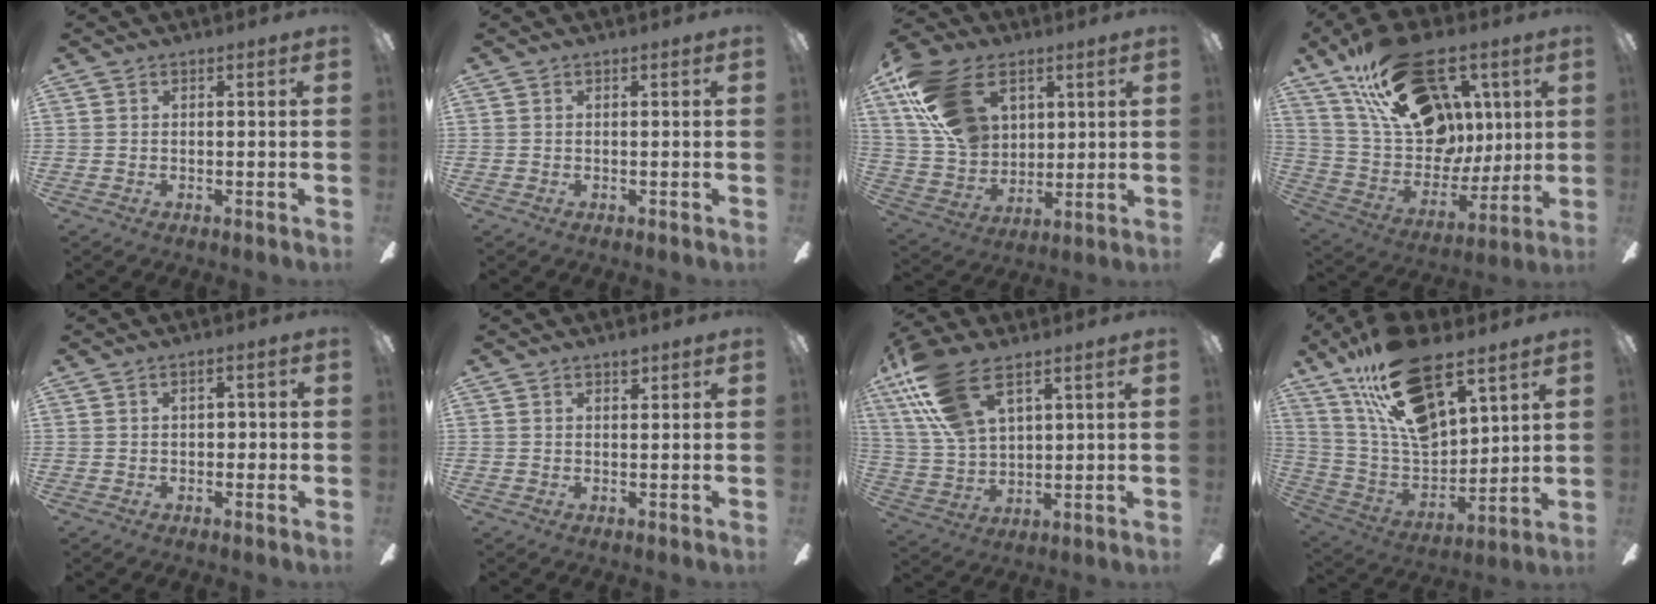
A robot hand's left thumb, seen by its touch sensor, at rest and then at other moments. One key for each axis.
{"total": 0.0}
{"total": 19.6, "fx": 8.9, "fy": 13.1, "fz": 11.5, "tx": -0.241, "ty": -0.014, "tz": 0.172}
{"total": 29.5, "fx": 13.9, "fy": 18.3, "fz": 18.5, "tx": -0.318, "ty": -0.058, "tz": 0.270}
{"total": 2.6, "fx": 0.1, "fy": 1.6, "fz": 2.1, "tx": -0.033, "ty": 0.007, "tz": -0.002}
{"total": 1.7, "fx": 1.3, "fy": 0.8, "fz": 0.7, "tx": 0.000, "ty": -0.006, "tz": 0.021}
{"total": 15.9, "fx": 9.6, "fy": 7.2, "fz": 10.5, "tx": -0.233, "ty": -0.025, "tz": 0.179}
{"total": 22.9, "fx": 14.7, "fy": 9.6, "fz": 14.7, "tx": -0.267, "ty": -0.077, "tz": 0.261}